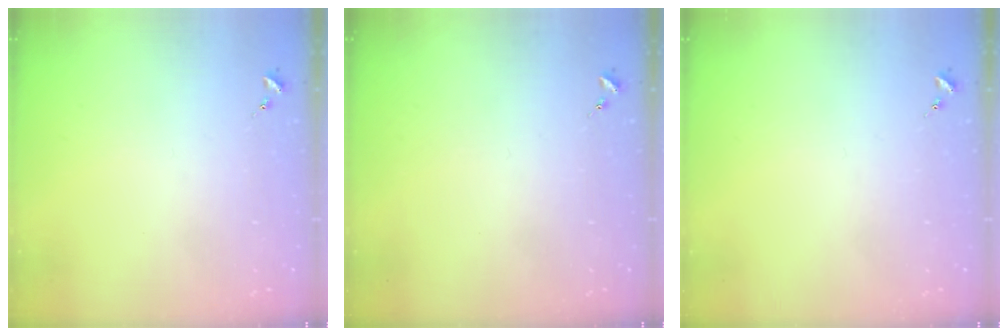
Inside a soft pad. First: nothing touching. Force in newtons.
{"total": 0.0}
{"total": 0.0}